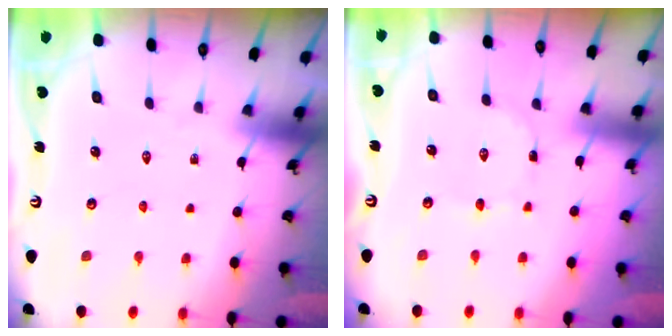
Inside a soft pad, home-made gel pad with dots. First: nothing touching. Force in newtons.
{"total": 0.9, "press": 0.9, "slide": 0.1}